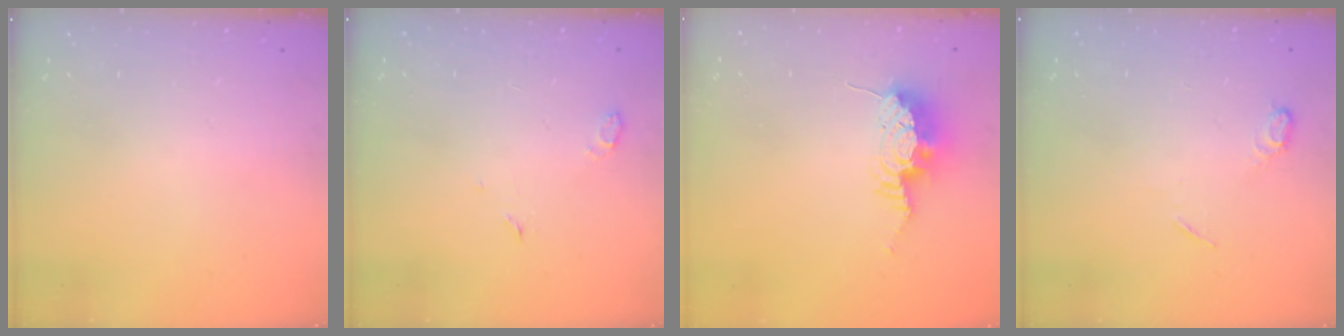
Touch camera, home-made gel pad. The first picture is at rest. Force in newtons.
{"total": 3.3, "press": 3.3, "slide": 0.6}
{"total": 9.6, "press": 9.6, "slide": 0.7}
{"total": 5.3, "press": 5.3, "slide": 0.7}